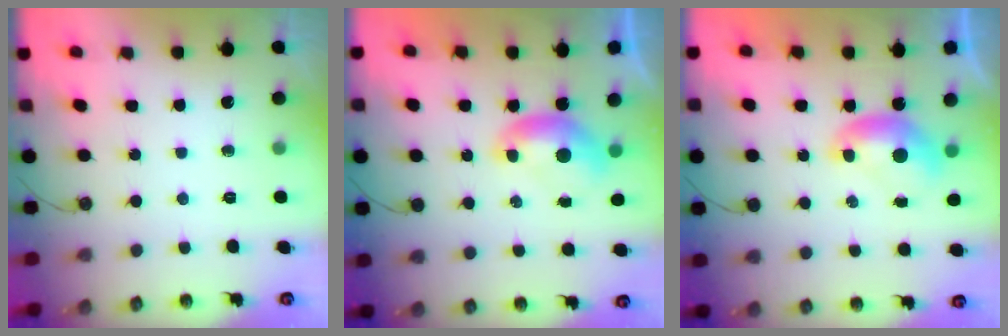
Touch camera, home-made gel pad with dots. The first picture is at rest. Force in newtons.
{"total": 0.0}
{"total": 0.0}